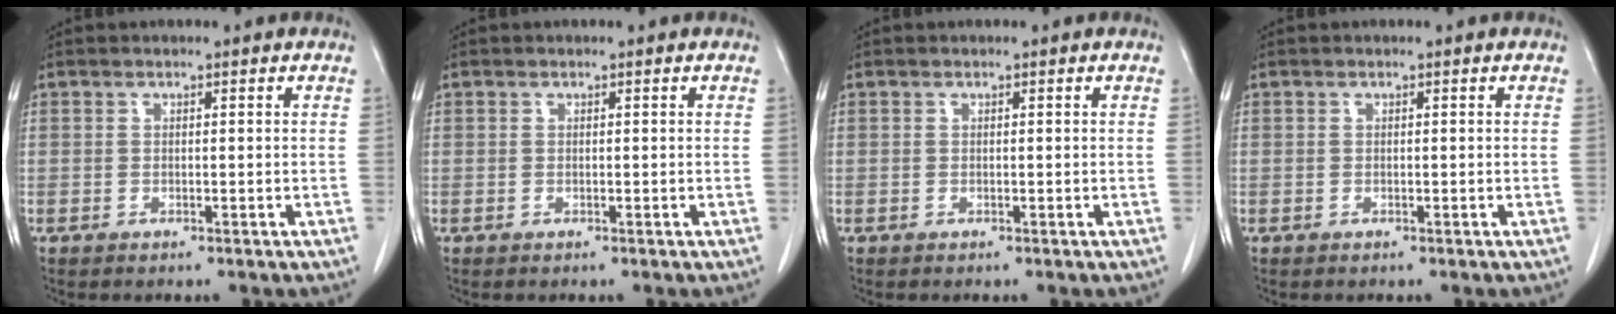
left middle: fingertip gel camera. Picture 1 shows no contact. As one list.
[{"total": 0.0}, {"total": 0.0}, {"total": 0.0}]